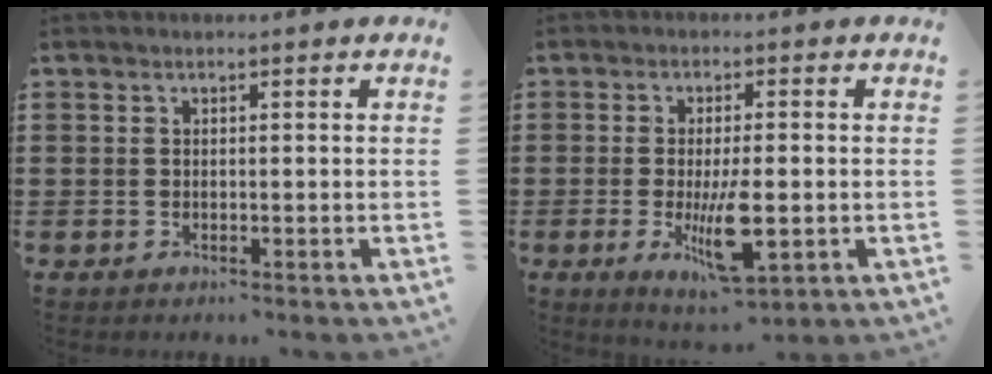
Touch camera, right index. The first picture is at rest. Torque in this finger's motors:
{"motor_torque": [1.58, -0.18, 0.81, 0.13]}